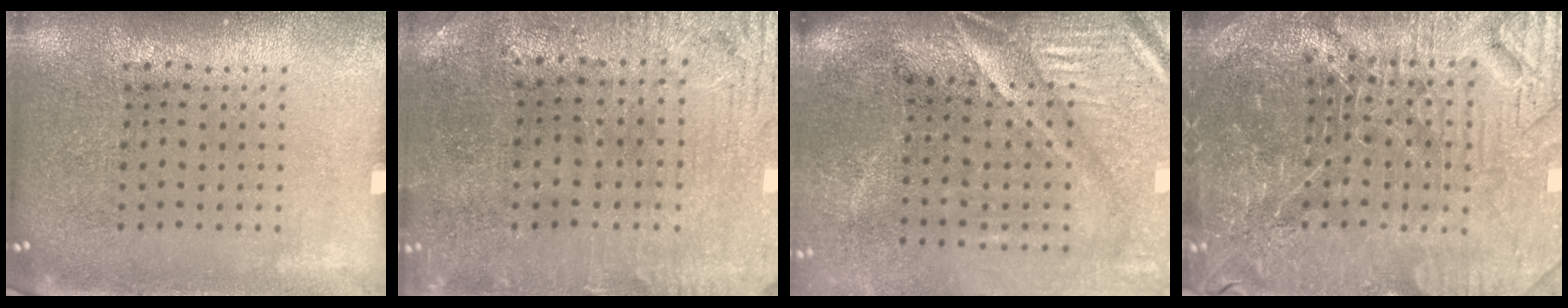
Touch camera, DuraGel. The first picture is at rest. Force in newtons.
{"total": 0.9, "press": 0.7, "slide": 0.6}
{"total": 4.6, "press": 3.9, "slide": 2.4}
{"total": 5.5, "press": 5.1, "slide": 2.0}